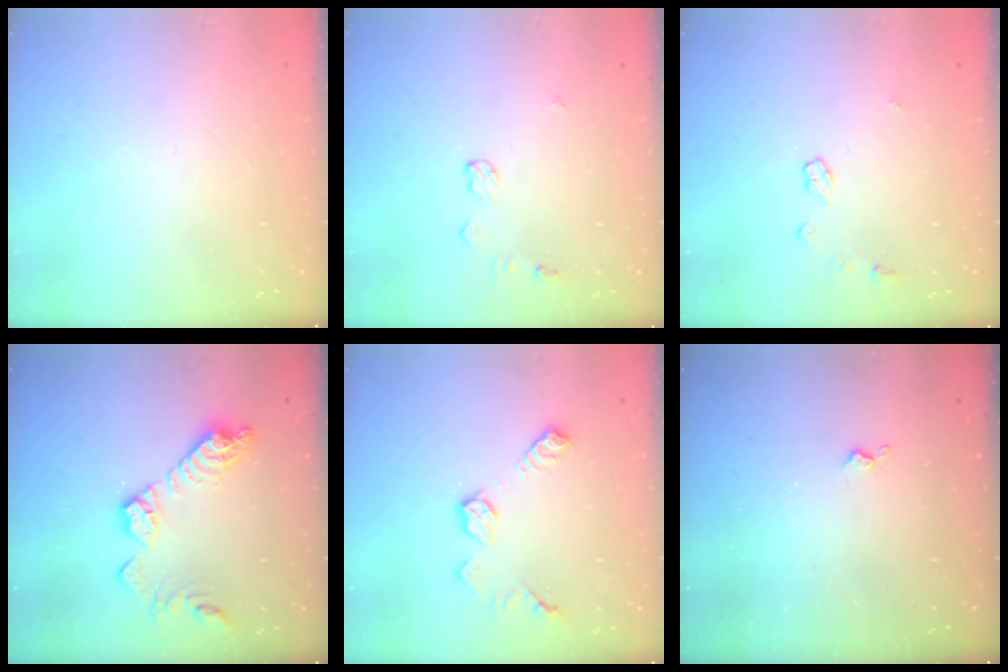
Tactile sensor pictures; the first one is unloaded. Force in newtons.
{"total": 5.6, "press": 5.5, "slide": 0.6}
{"total": 4.9, "press": 4.9, "slide": 0.5}
{"total": 13.8, "press": 13.8, "slide": 0.7}
{"total": 9.1, "press": 9.1, "slide": 0.2}
{"total": 3.0, "press": 2.9, "slide": 0.4}